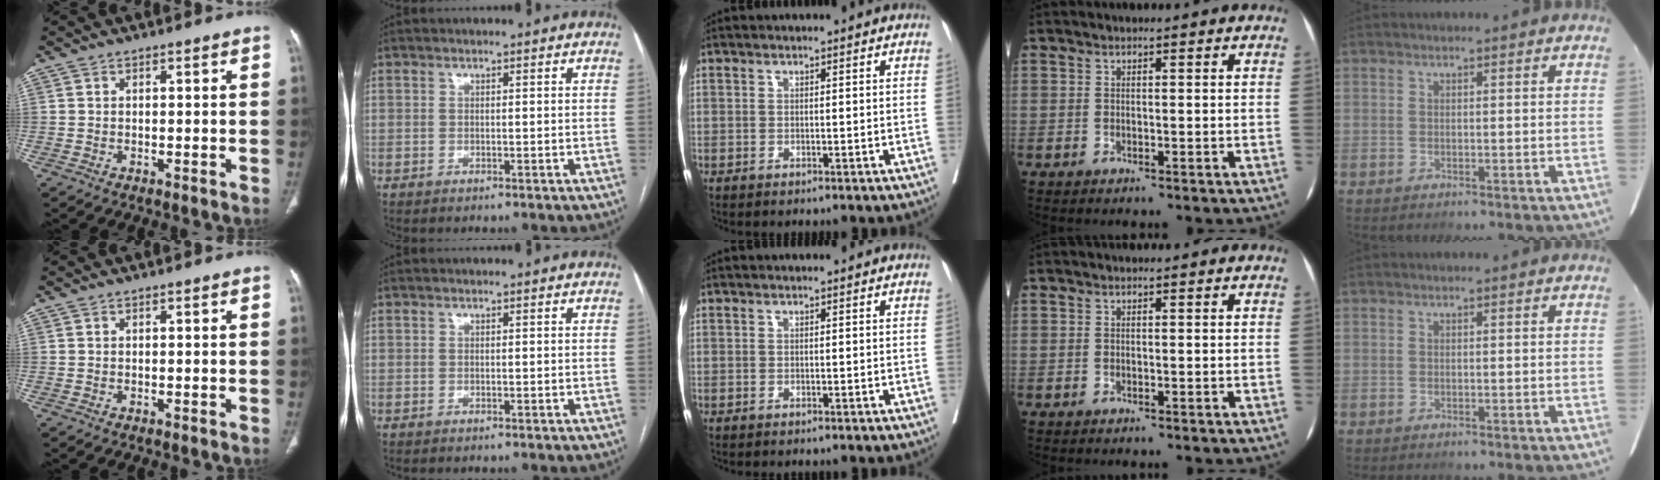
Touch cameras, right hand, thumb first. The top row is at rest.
{}